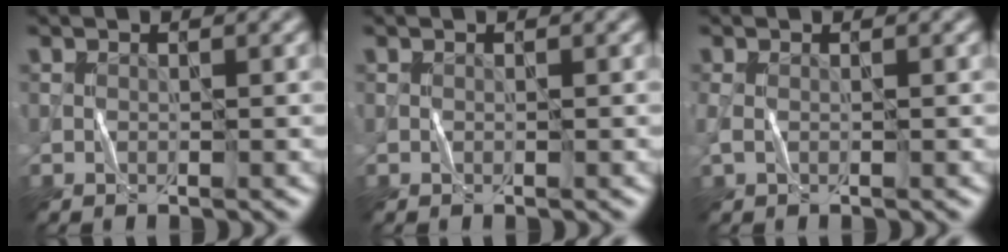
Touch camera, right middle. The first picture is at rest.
{"total": 0.0}
{"total": 1.0, "force": [0.0, 0.4, 0.9], "torque": [-0.025, 0.000, -0.002]}